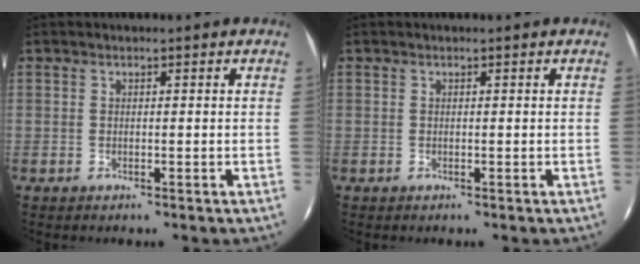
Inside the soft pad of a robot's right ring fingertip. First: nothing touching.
{"total": 0.0}